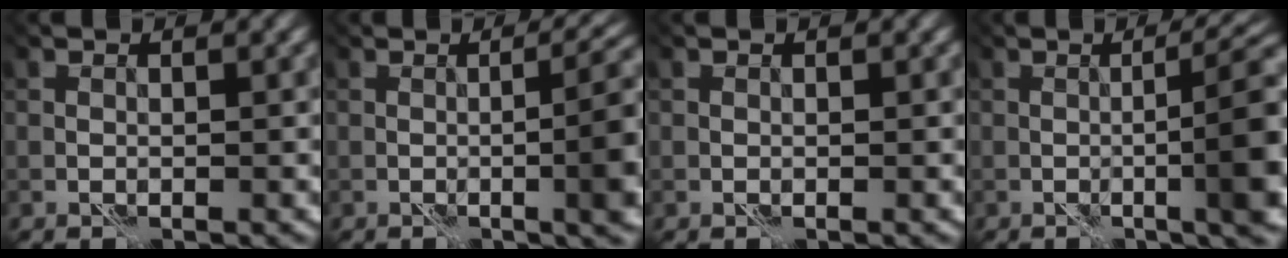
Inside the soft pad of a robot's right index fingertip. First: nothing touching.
{"total": 6.7, "force": [-0.4, 1.5, 6.5], "torque": [-0.061, 0.010, -0.003]}
{"total": 0.0}
{"total": 8.0, "force": [-0.5, 1.4, 7.9], "torque": [-0.083, 0.015, -0.005]}